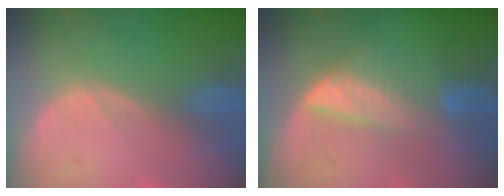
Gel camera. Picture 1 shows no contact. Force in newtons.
{"total": 6.5, "press": 6.1, "slide": 2.2}